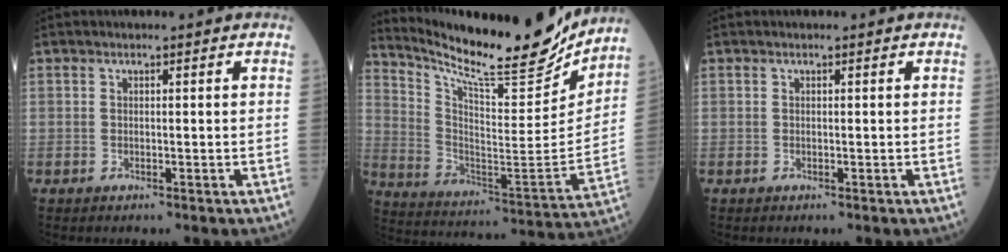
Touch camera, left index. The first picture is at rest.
{"total": 22.6, "force": [20.2, 2.1, 10.0], "torque": [-0.181, -0.058, 0.309]}
{"total": 0.0}